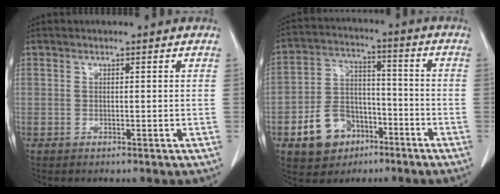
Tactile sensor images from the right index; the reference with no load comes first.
{"total": 10.6, "force": [-5.4, 7.7, 5.1], "torque": [-0.105, 0.020, -0.086]}